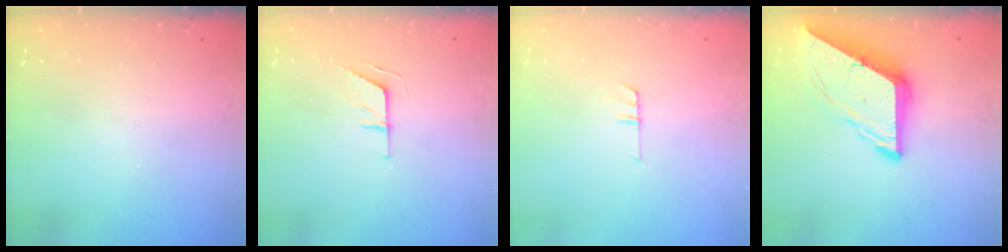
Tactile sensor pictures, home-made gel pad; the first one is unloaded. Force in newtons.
{"total": 4.5, "press": 4.5, "slide": 0.3}
{"total": 4.8, "press": 4.8, "slide": 0.4}
{"total": 10.2, "press": 10.1, "slide": 1.2}